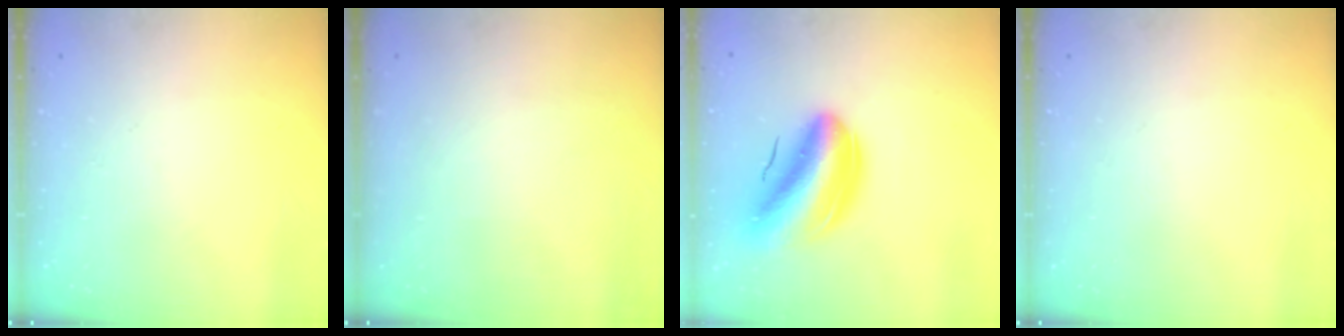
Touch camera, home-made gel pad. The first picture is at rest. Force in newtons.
{"total": 0.0}
{"total": 15.2, "press": 14.6, "slide": 4.3}
{"total": 0.0}